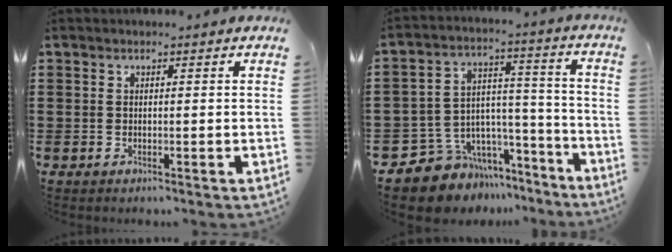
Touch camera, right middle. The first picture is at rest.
{"total": 8.3, "force": [-6.7, 4.9, 0.2], "torque": [-0.026, 0.008, -0.125]}